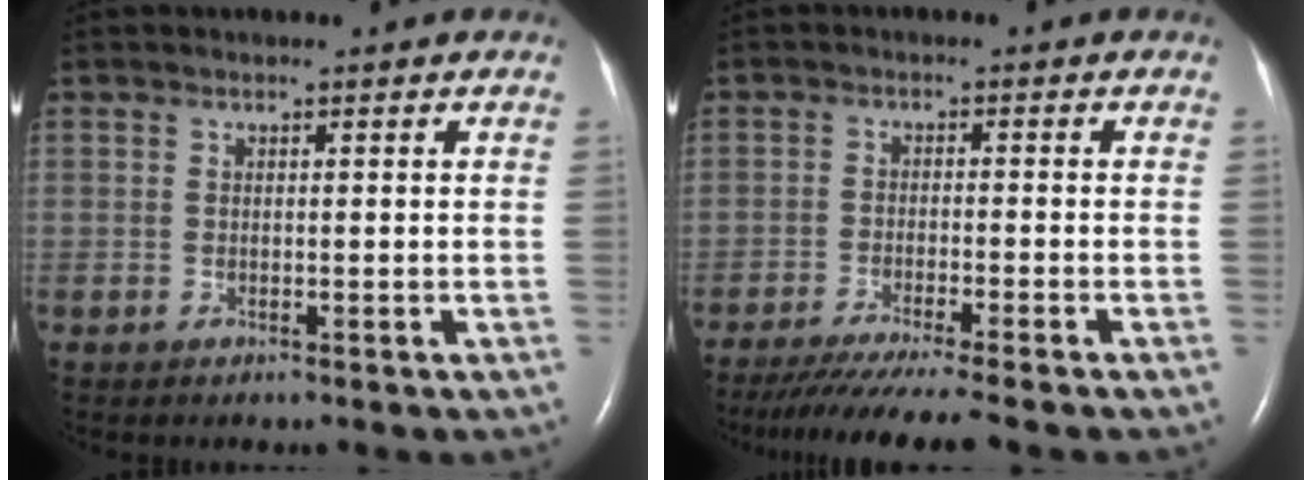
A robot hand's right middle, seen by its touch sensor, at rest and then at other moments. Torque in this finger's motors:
{"motor_torque": [0.87, -0.84, 0.21, 0.11]}